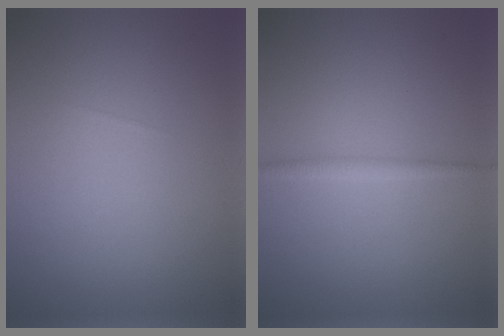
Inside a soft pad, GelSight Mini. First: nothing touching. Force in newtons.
{"total": 1.2, "press": 1.2, "slide": 0.0}